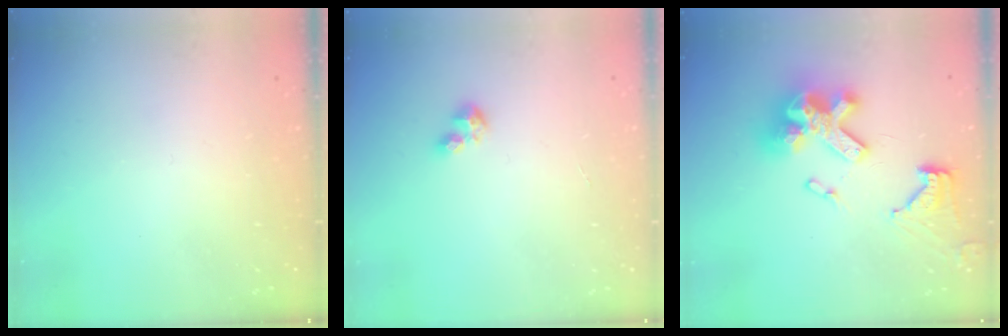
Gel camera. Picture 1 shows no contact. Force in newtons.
{"total": 3.2, "press": 3.2, "slide": 0.4}
{"total": 20.2, "press": 20.1, "slide": 2.1}